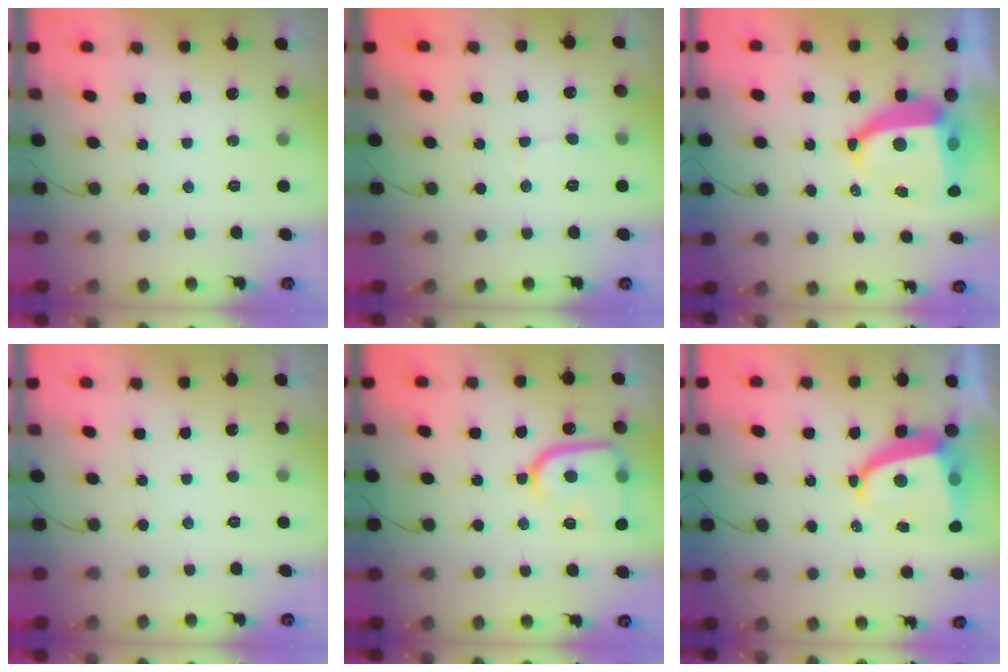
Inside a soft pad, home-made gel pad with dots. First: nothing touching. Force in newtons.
{"total": 4.3, "press": 4.3, "slide": 0.4}
{"total": 10.2, "press": 10.1, "slide": 1.0}
{"total": 1.6, "press": 1.6, "slide": 0.2}
{"total": 15.2, "press": 15.1, "slide": 1.3}
{"total": 8.3, "press": 8.2, "slide": 1.0}